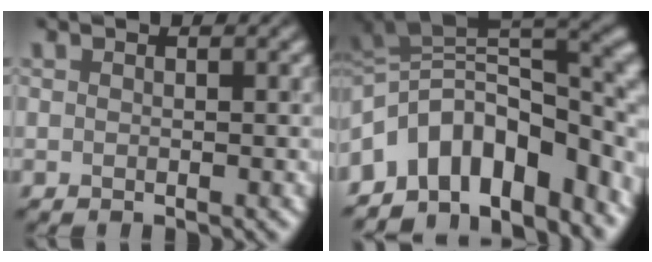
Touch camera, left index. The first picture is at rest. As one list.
[{"total": 12.2, "force": [-5.7, 6.5, 8.7], "torque": [-0.146, 0.003, -0.061]}]